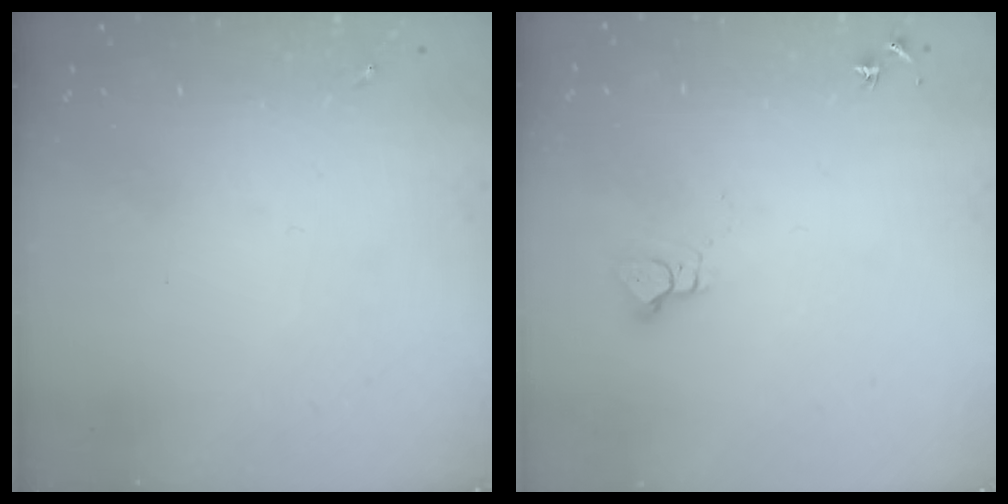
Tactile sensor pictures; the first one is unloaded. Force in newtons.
{"total": 4.4, "press": 4.3, "slide": 0.4}